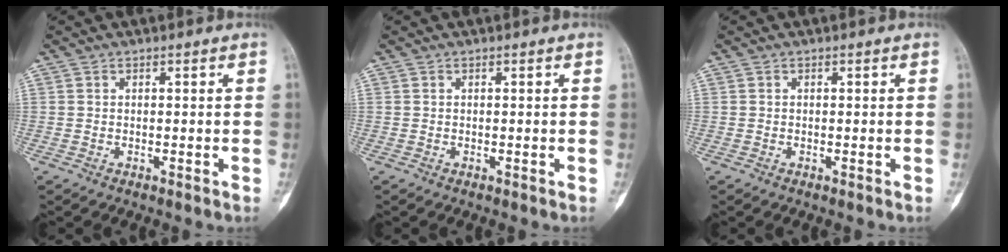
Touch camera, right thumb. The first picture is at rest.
{"total": 0.0}
{"total": 0.0}